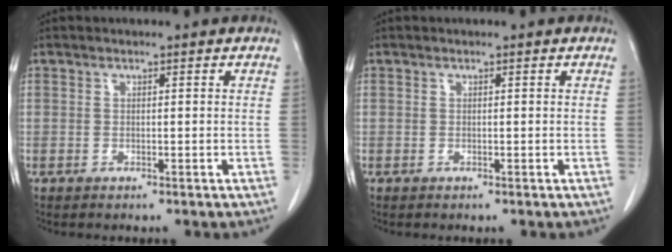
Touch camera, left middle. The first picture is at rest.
{"total": 0.0}